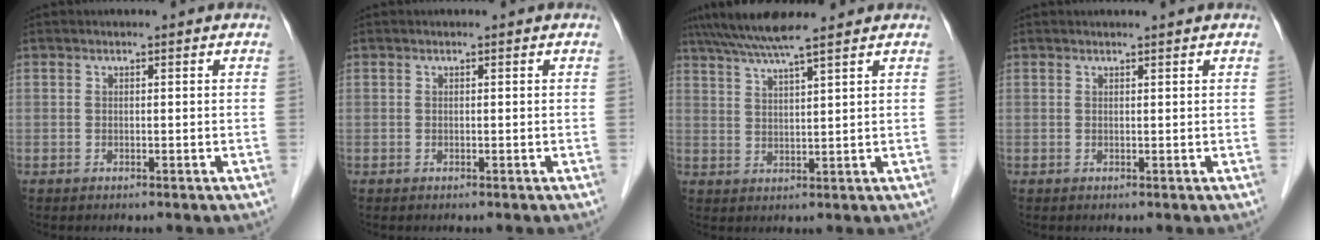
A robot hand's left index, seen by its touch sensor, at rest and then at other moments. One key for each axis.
{"total": 0.0}
{"total": 7.9, "fx": 6.8, "fy": -0.6, "fz": 4.0, "tx": -0.068, "ty": 0.030, "tz": 0.119}
{"total": 1.4, "fx": 1.4, "fy": -0.3, "fz": 0.4, "tx": 0.002, "ty": 0.009, "tz": 0.026}